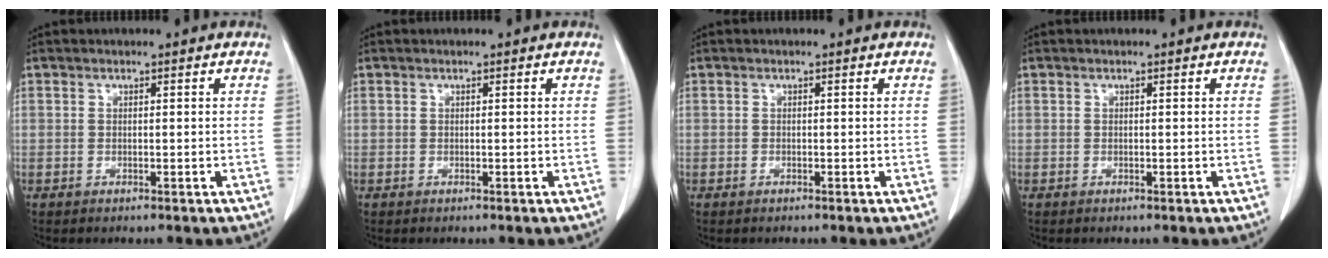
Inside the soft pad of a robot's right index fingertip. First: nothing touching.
{"total": 0.0}
{"total": 0.0}
{"total": 0.0}